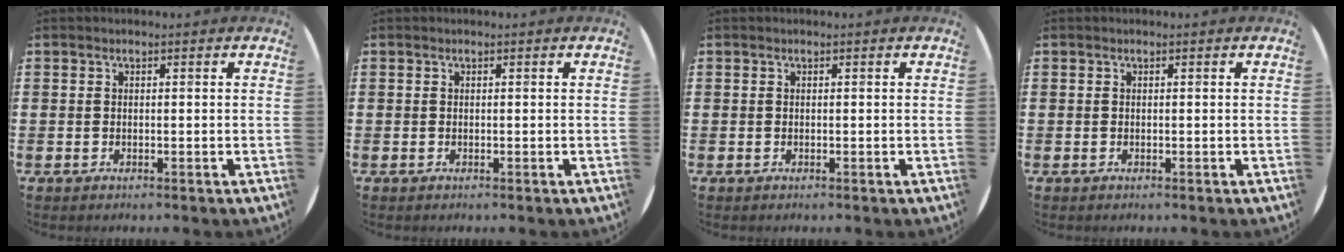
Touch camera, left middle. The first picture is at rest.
{"total": 0.0}
{"total": 0.0}
{"total": 0.0}